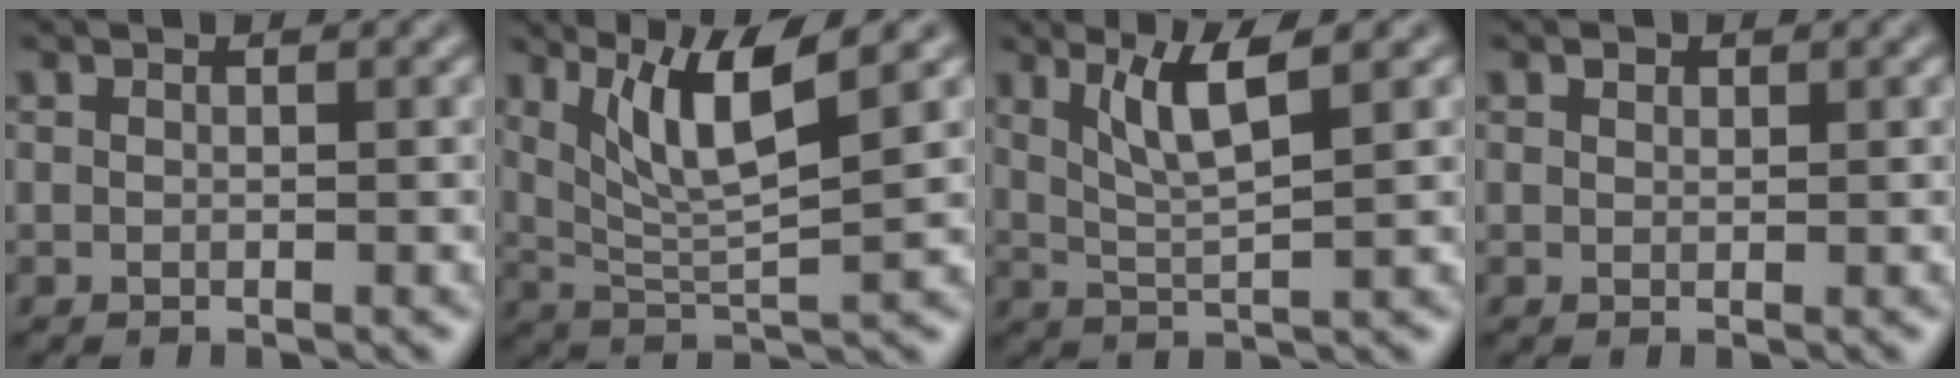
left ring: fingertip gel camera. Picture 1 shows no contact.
{"total": 6.5, "force": [3.3, 1.2, 5.5], "torque": [-0.101, -0.003, 0.066]}
{"total": 4.5, "force": [2.1, 0.8, 3.9], "torque": [-0.079, -0.005, 0.044]}
{"total": 0.8, "force": [0.6, 0.4, 0.2], "torque": [-0.005, 0.000, 0.011]}